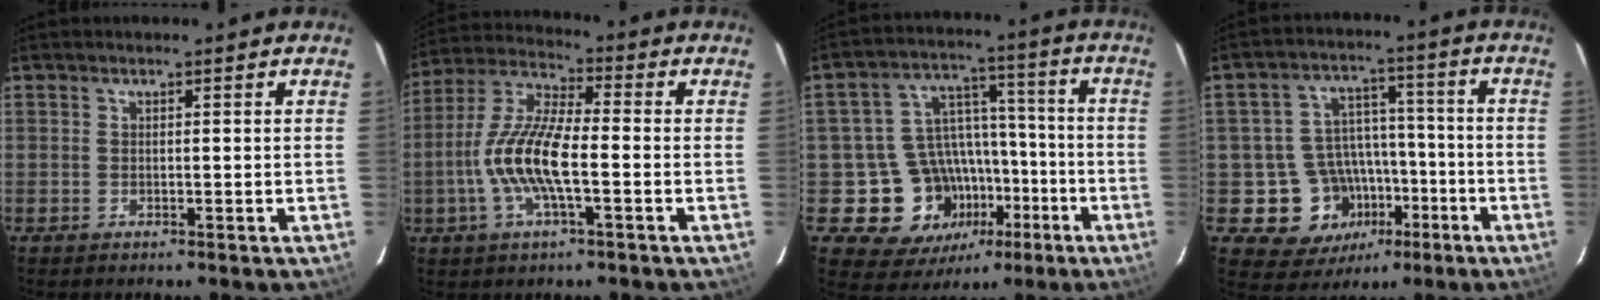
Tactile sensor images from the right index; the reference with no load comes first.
{"total": 12.9, "force": [-2.9, 3.6, 12.1], "torque": [-0.252, 0.003, -0.062]}
{"total": 14.4, "force": [-6.1, 11.8, 5.6], "torque": [-0.113, 0.046, -0.068]}
{"total": 12.6, "force": [-5.2, 10.7, 4.2], "torque": [-0.087, 0.041, -0.055]}